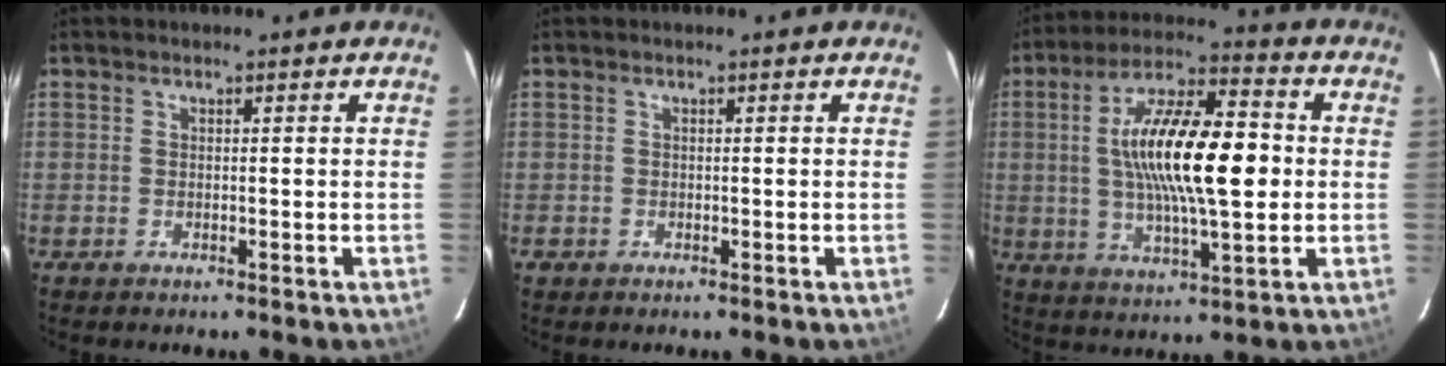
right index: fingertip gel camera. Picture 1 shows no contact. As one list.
[{"total": 1.1, "force": [-0.3, 1.0, 0.1], "torque": [-0.001, 0.003, -0.004]}, {"total": 17.9, "force": [0.8, 5.2, 17.1], "torque": [-0.309, 0.015, 0.012]}]